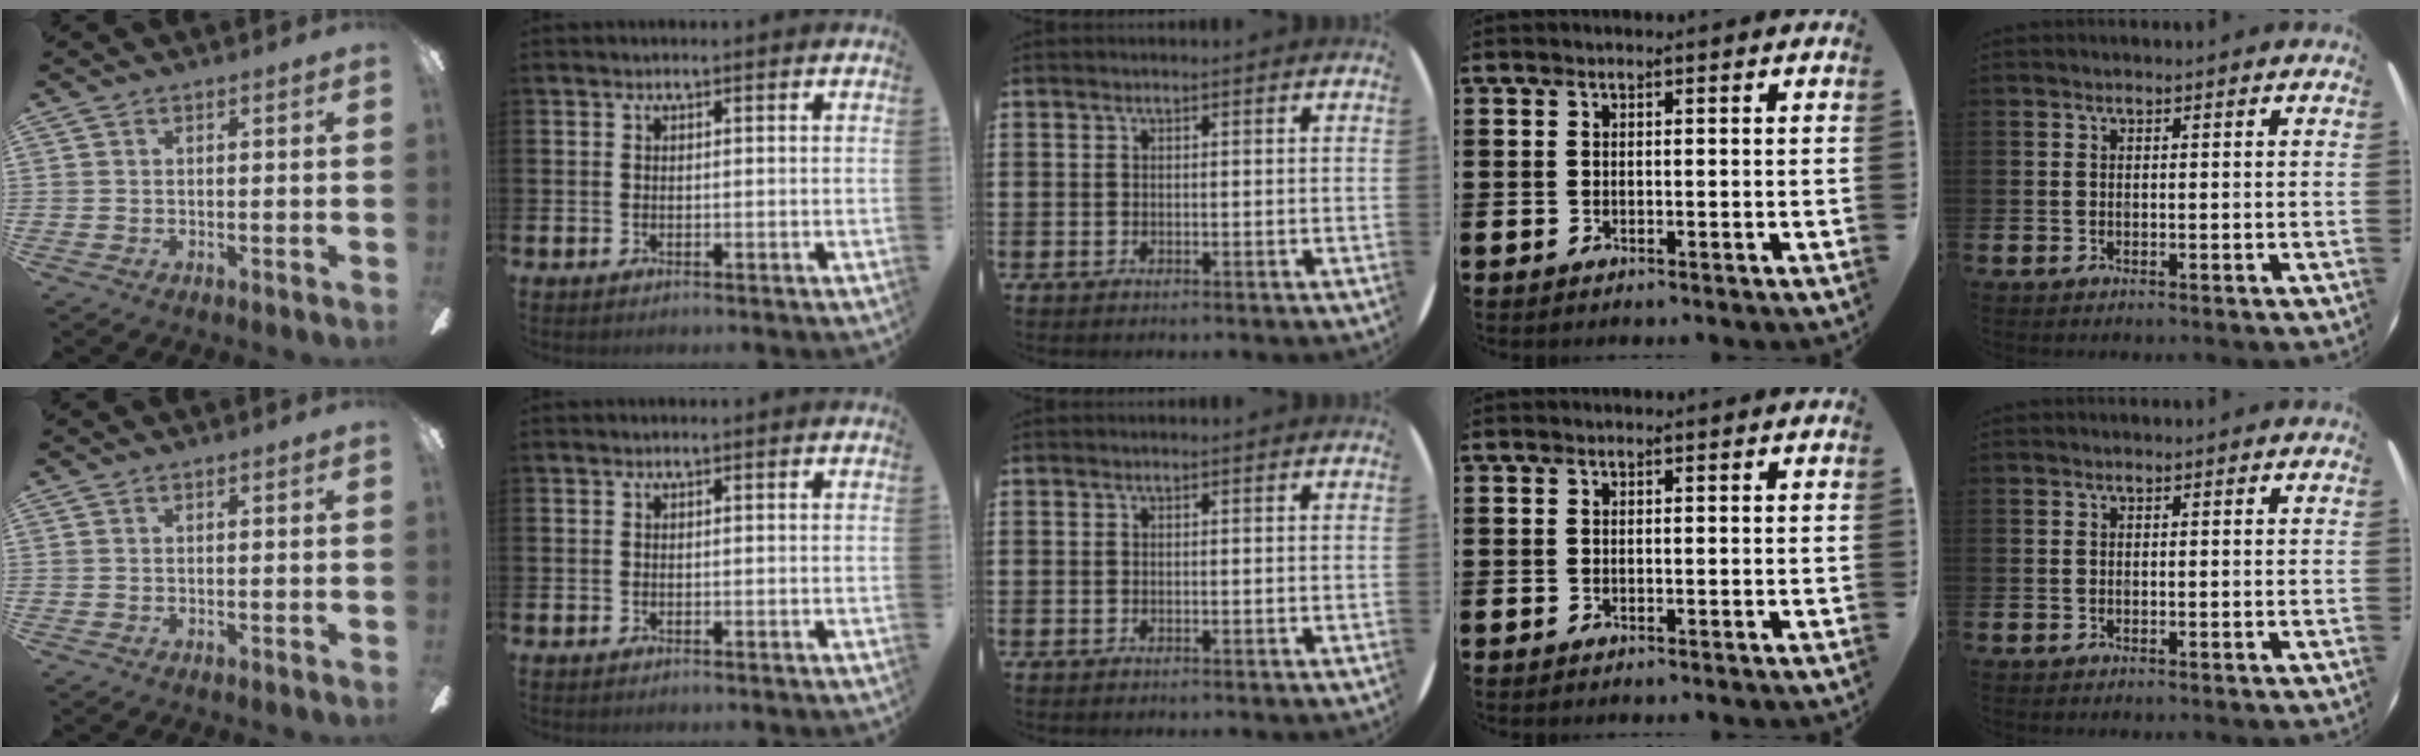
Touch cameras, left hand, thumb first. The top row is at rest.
{}